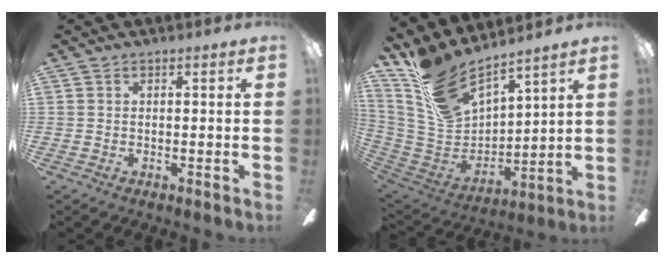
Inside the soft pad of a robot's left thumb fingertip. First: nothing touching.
{"total": 15.7, "force": [12.9, 5.4, 7.0], "torque": [-0.169, -0.100, 0.237]}